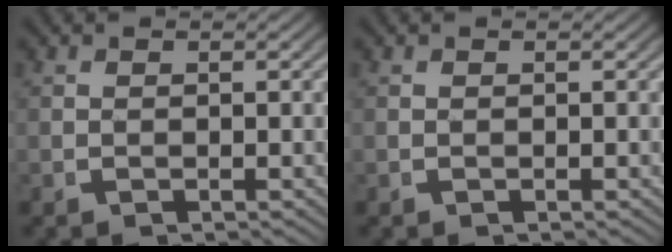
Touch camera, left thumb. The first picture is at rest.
{"total": 0.0}